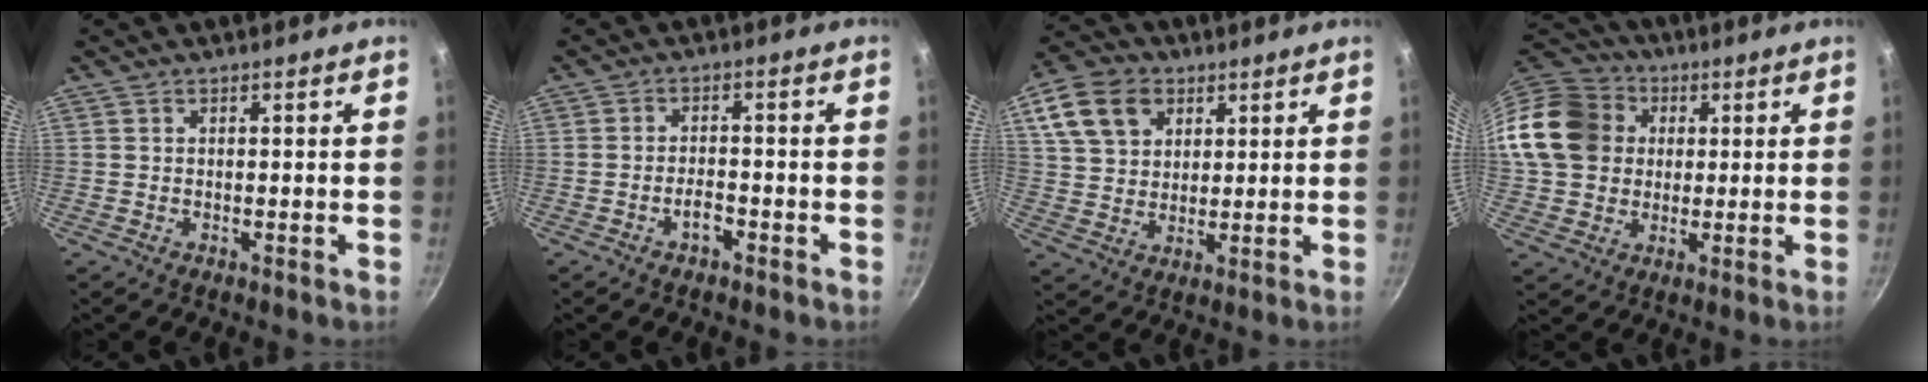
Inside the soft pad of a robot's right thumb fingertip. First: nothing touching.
{"total": 2.9, "force": [-1.8, 1.3, 1.9], "torque": [-0.025, 0.018, -0.032]}
{"total": 13.1, "force": [5.9, 9.6, 6.8], "torque": [-0.113, 0.000, 0.106]}
{"total": 17.6, "force": [2.7, 14.9, 8.8], "torque": [-0.156, 0.033, 0.044]}